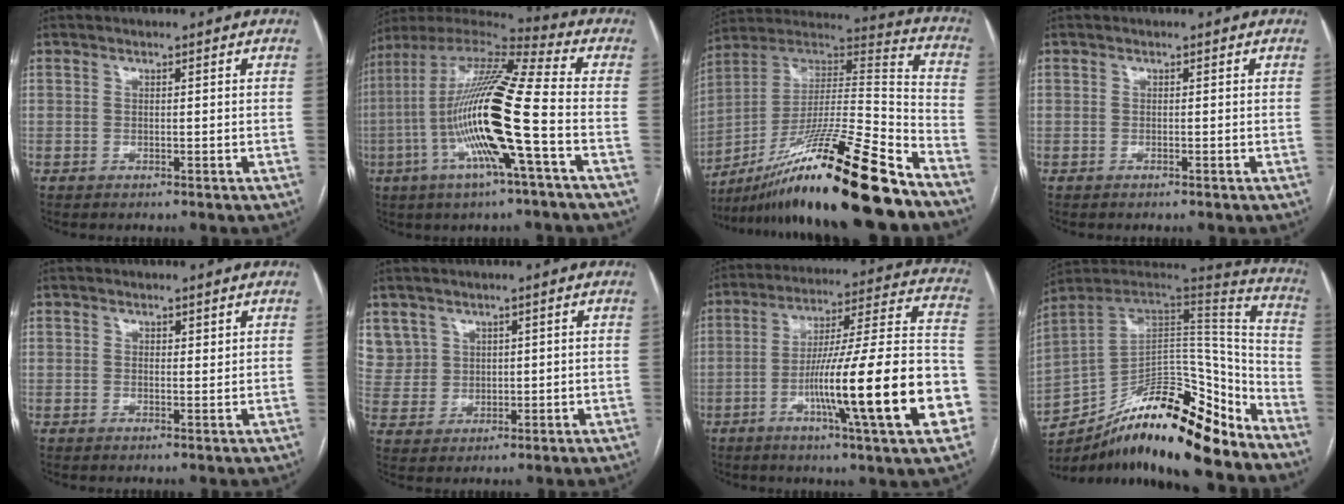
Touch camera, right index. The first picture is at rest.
{"total": 20.4, "force": [-4.3, 0.9, 20.0], "torque": [-0.395, -0.005, -0.090]}
{"total": 26.6, "force": [-19.2, 0.3, 18.5], "torque": [-0.288, -0.008, -0.338]}
{"total": 0.0}
{"total": 1.2, "force": [0.9, 0.6, 0.5], "torque": [-0.004, -0.003, 0.011]}
{"total": 6.9, "force": [3.8, 5.8, 0.2], "torque": [-0.008, 0.012, 0.089]}
{"total": 24.0, "force": [-7.4, 0.7, 22.8], "torque": [-0.300, -0.001, -0.119]}
{"total": 24.5, "force": [-18.2, 6.8, 14.9], "torque": [-0.221, 0.032, -0.297]}